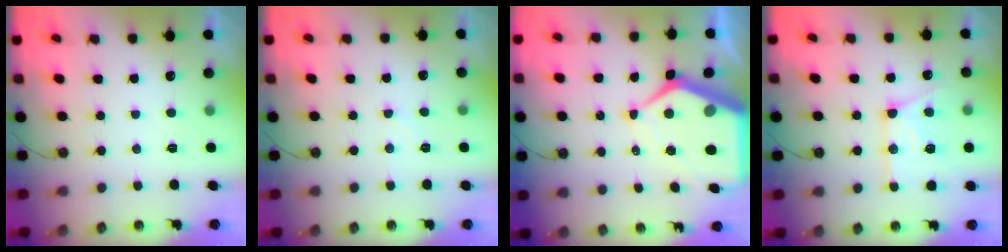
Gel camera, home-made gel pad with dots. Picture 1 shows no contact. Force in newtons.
{"total": 4.9, "press": 4.8, "slide": 0.9}
{"total": 14.7, "press": 14.6, "slide": 1.3}
{"total": 13.5, "press": 13.4, "slide": 1.7}